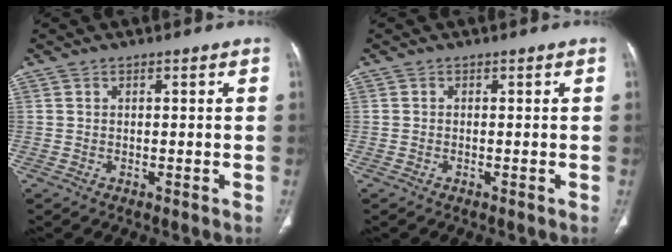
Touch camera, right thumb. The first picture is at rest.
{"total": 0.0}